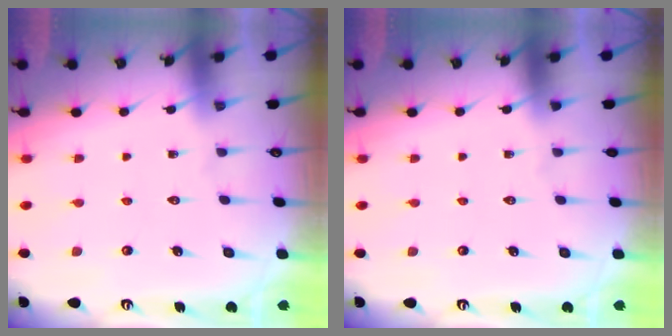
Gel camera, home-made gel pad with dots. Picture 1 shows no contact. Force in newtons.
{"total": 0.0}